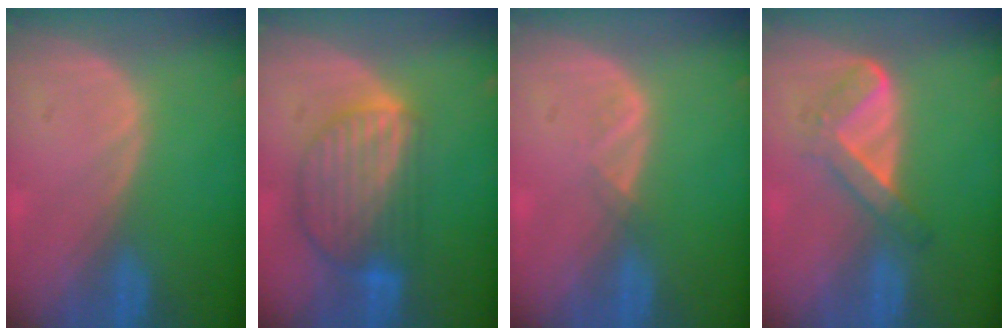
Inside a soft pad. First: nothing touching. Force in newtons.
{"total": 9.0, "press": 7.8, "slide": 4.6}
{"total": 1.3, "press": 1.2, "slide": 0.7}
{"total": 5.7, "press": 4.8, "slide": 3.1}